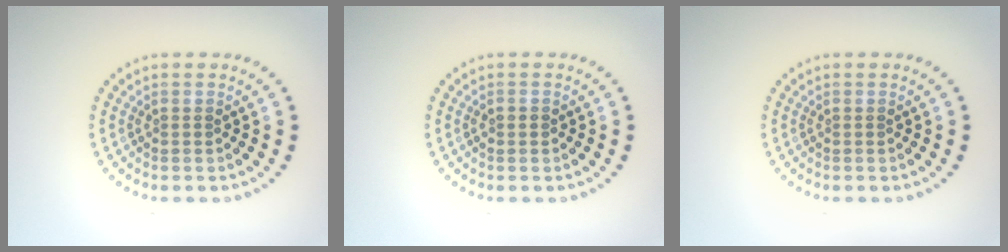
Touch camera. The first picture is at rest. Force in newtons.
{"total": 1.0, "press": 1.0, "slide": 0.0}
{"total": 0.0}